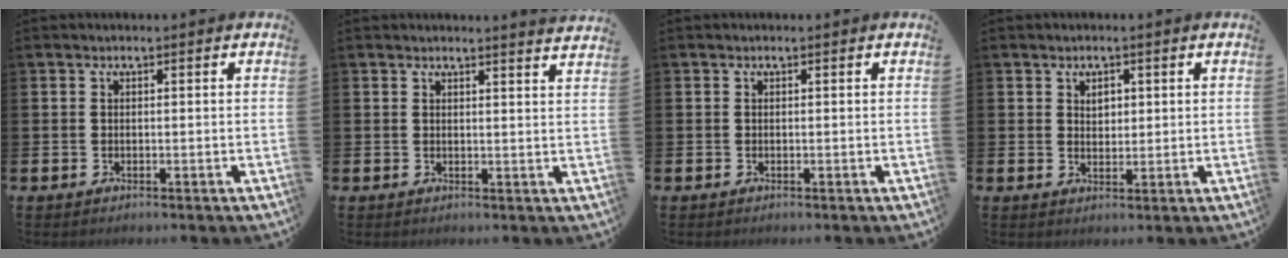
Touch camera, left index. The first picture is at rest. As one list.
[{"total": 2.1, "force": [2.1, -0.4, -0.2], "torque": [0.011, -0.018, 0.035]}, {"total": 0.0}, {"total": 1.8, "force": [1.2, 1.1, 0.7], "torque": [0.002, -0.001, 0.019]}]